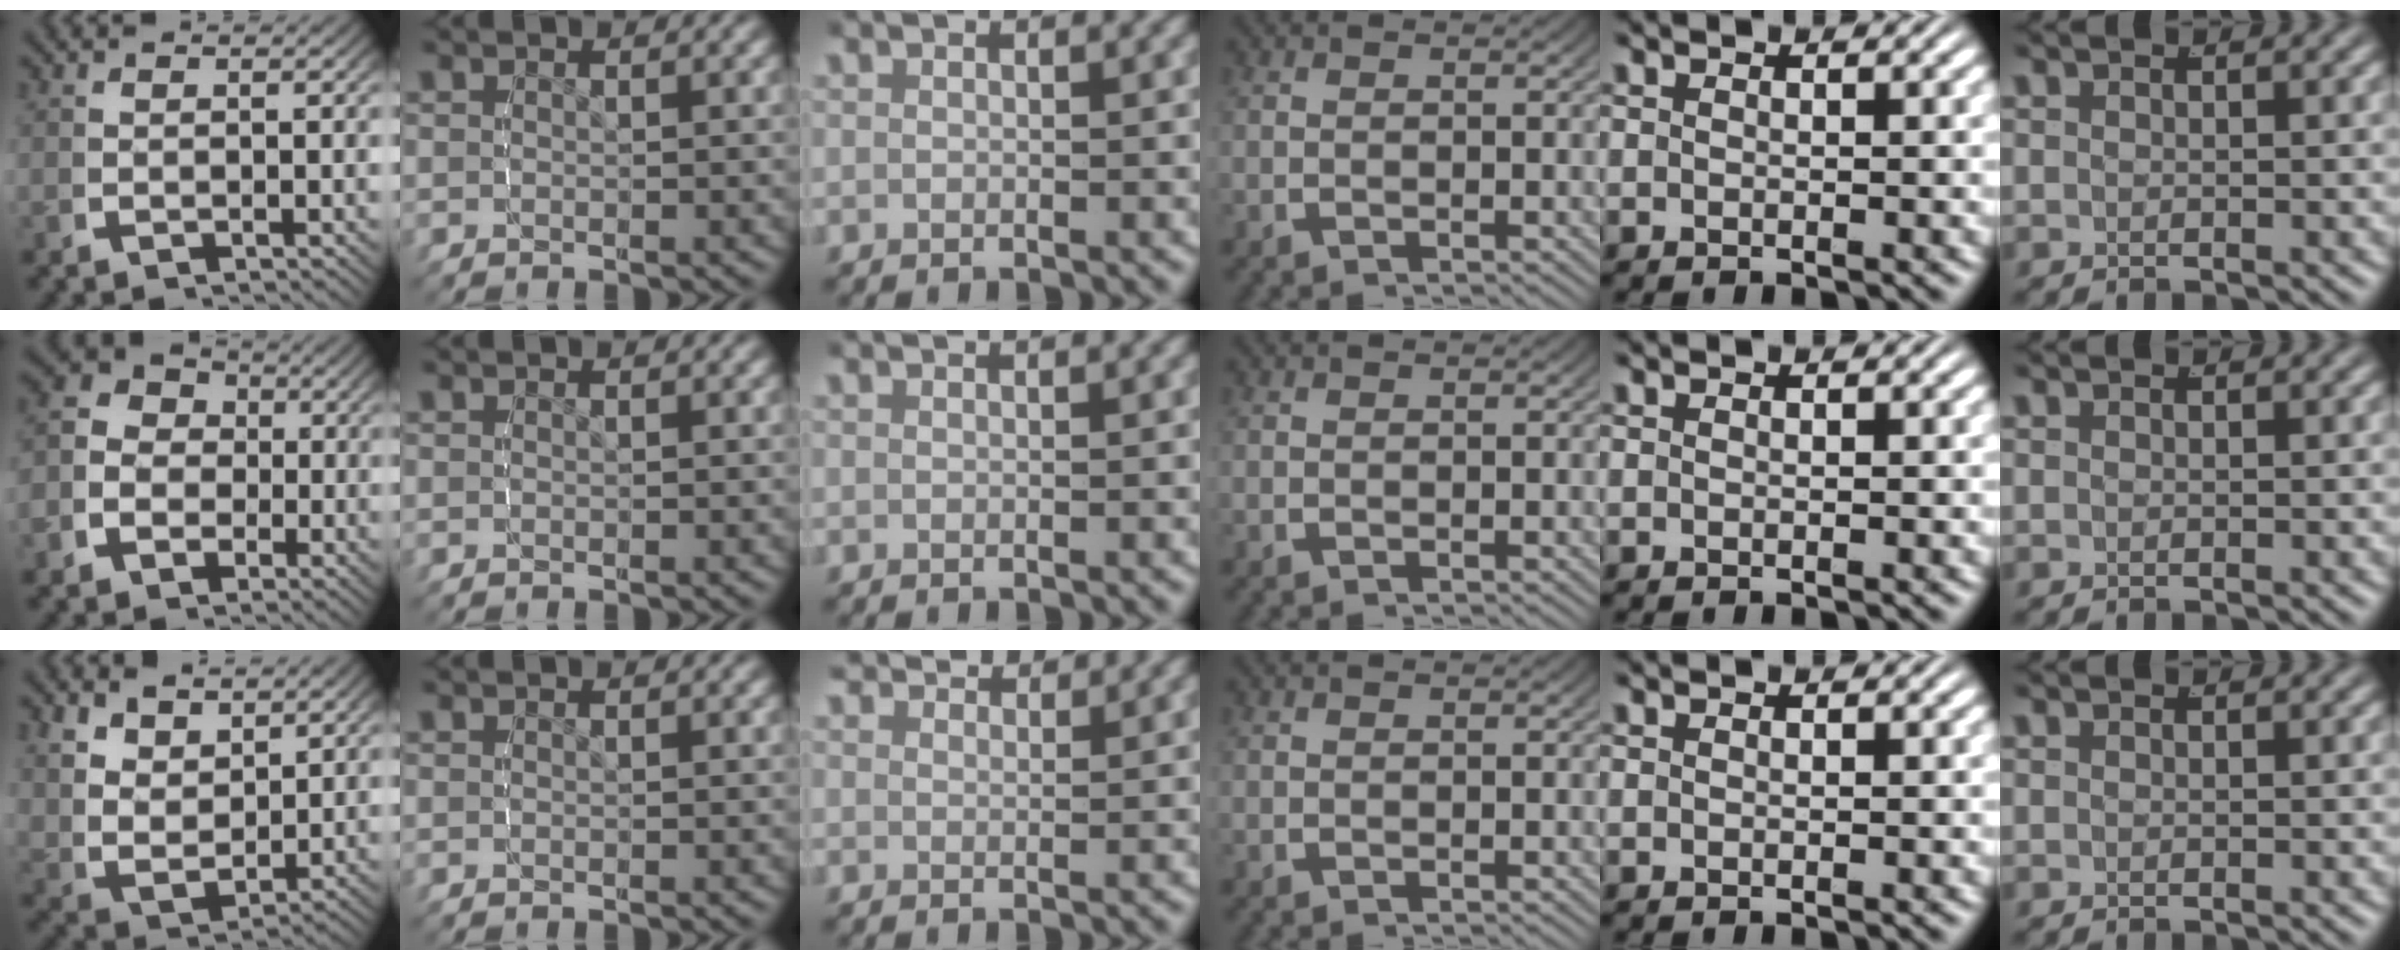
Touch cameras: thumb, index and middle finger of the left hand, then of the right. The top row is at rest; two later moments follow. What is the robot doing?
{"motion": "lift_and_place", "object": "air blower"}